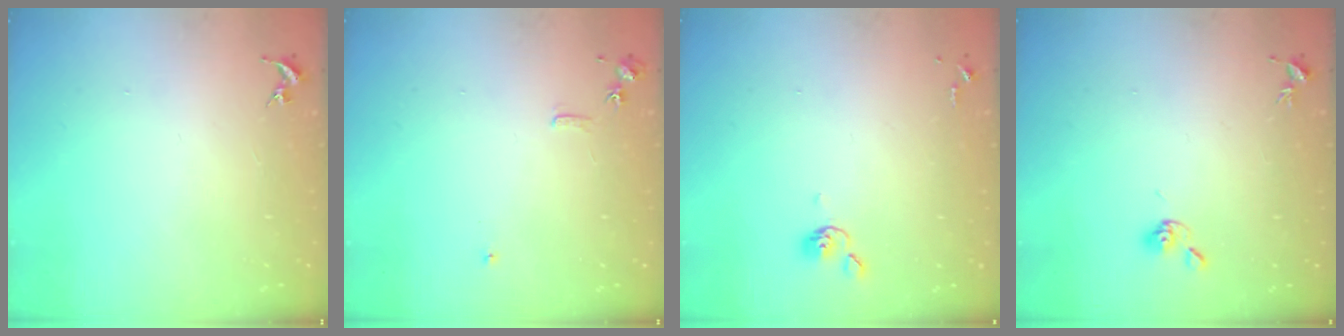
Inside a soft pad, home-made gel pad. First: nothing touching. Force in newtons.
{"total": 5.9, "press": 5.9, "slide": 0.7}
{"total": 4.6, "press": 4.5, "slide": 0.5}
{"total": 5.6, "press": 5.6, "slide": 1.0}